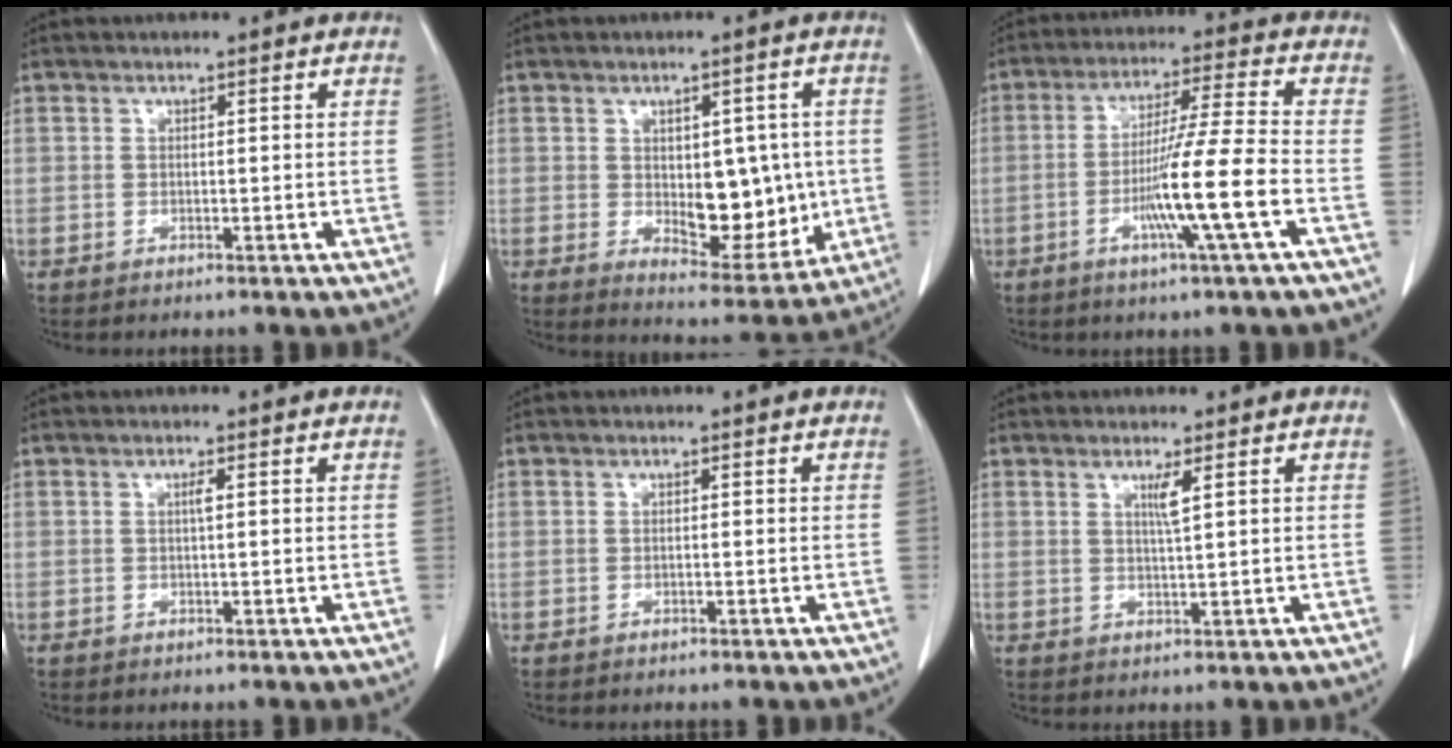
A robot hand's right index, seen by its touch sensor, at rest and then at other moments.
{"total": 10.3, "force": [-0.2, 5.3, 8.8], "torque": [-0.109, 0.000, 0.015]}
{"total": 11.4, "force": [-3.6, -1.6, 10.7], "torque": [-0.197, -0.009, -0.069]}
{"total": 0.9, "force": [0.2, 0.0, 0.8], "torque": [-0.015, 0.001, 0.002]}
{"total": 0.0}
{"total": 2.2, "force": [0.9, -0.4, 1.9], "torque": [-0.039, -0.005, 0.019]}